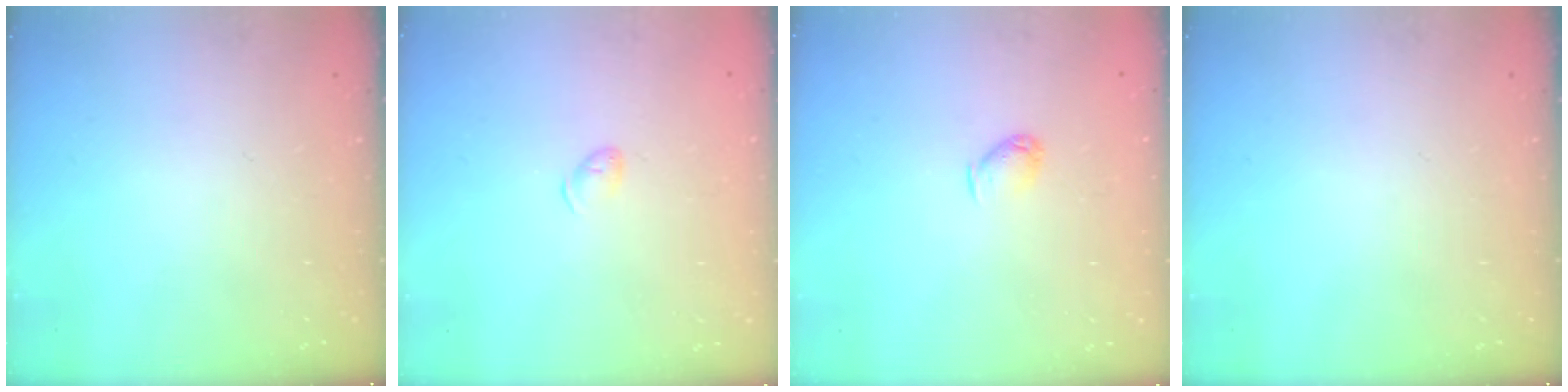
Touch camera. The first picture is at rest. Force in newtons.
{"total": 4.1, "press": 4.0, "slide": 0.7}
{"total": 3.6, "press": 3.6, "slide": 0.6}
{"total": 0.0}